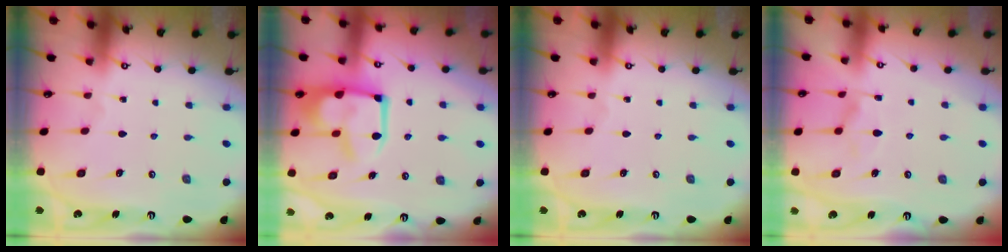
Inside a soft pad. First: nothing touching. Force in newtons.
{"total": 10.8, "press": 10.8, "slide": 1.1}
{"total": 0.0}
{"total": 3.4, "press": 3.1, "slide": 1.3}